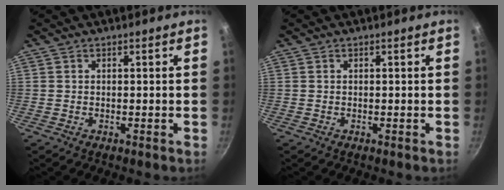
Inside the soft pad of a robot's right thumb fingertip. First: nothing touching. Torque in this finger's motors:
{"motor_torque": [0.00, 0.00, 0.00, 0.00, 0.00]}